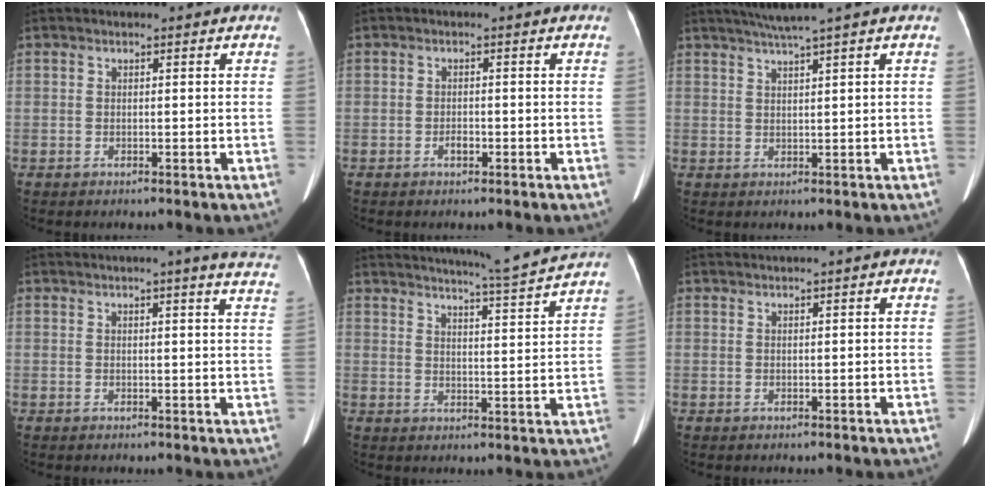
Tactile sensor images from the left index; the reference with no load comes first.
{"total": 2.0, "force": [-1.9, 0.6, 0.5], "torque": [-0.010, 0.002, -0.026]}
{"total": 3.9, "force": [2.9, -1.1, 2.2], "torque": [-0.044, 0.004, 0.056]}
{"total": 11.1, "force": [9.6, 0.0, 5.7], "torque": [-0.061, -0.017, 0.084]}
{"total": 10.6, "force": [9.7, -2.0, 3.6], "torque": [-0.067, -0.023, 0.133]}
{"total": 1.6, "force": [1.2, -0.3, 1.0], "torque": [-0.019, 0.019, 0.023]}